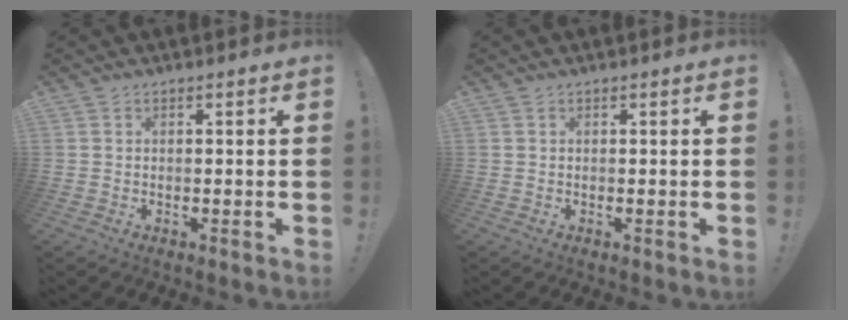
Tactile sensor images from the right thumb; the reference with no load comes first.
{"total": 0.0}